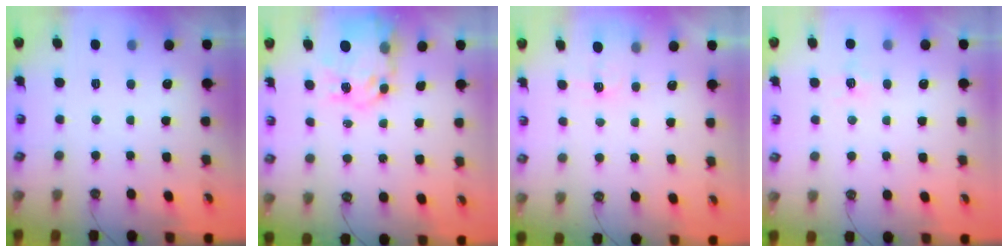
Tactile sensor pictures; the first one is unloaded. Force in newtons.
{"total": 11.7, "press": 11.6, "slide": 1.0}
{"total": 2.0, "press": 2.0, "slide": 0.3}
{"total": 5.5, "press": 5.5, "slide": 0.5}